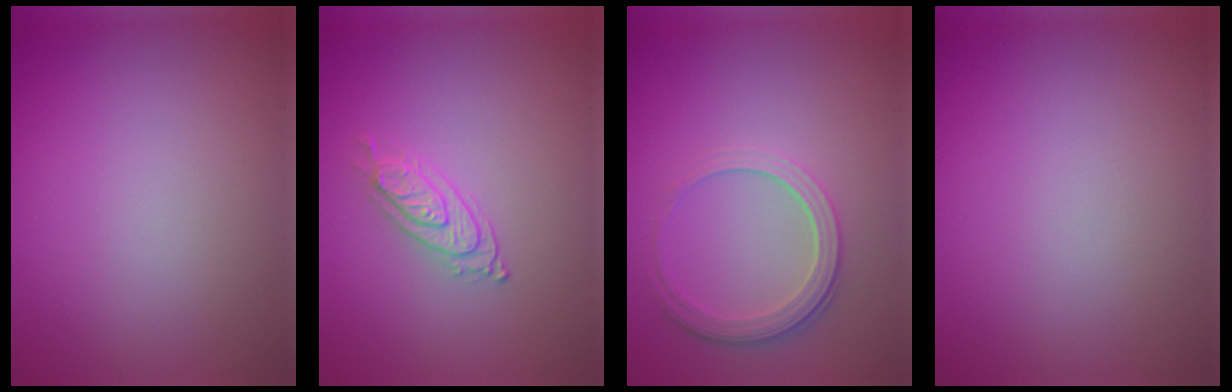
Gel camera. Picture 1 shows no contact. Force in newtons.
{"total": 2.3, "press": 2.1, "slide": 0.9}
{"total": 3.8, "press": 2.8, "slide": 2.6}
{"total": 0.0}